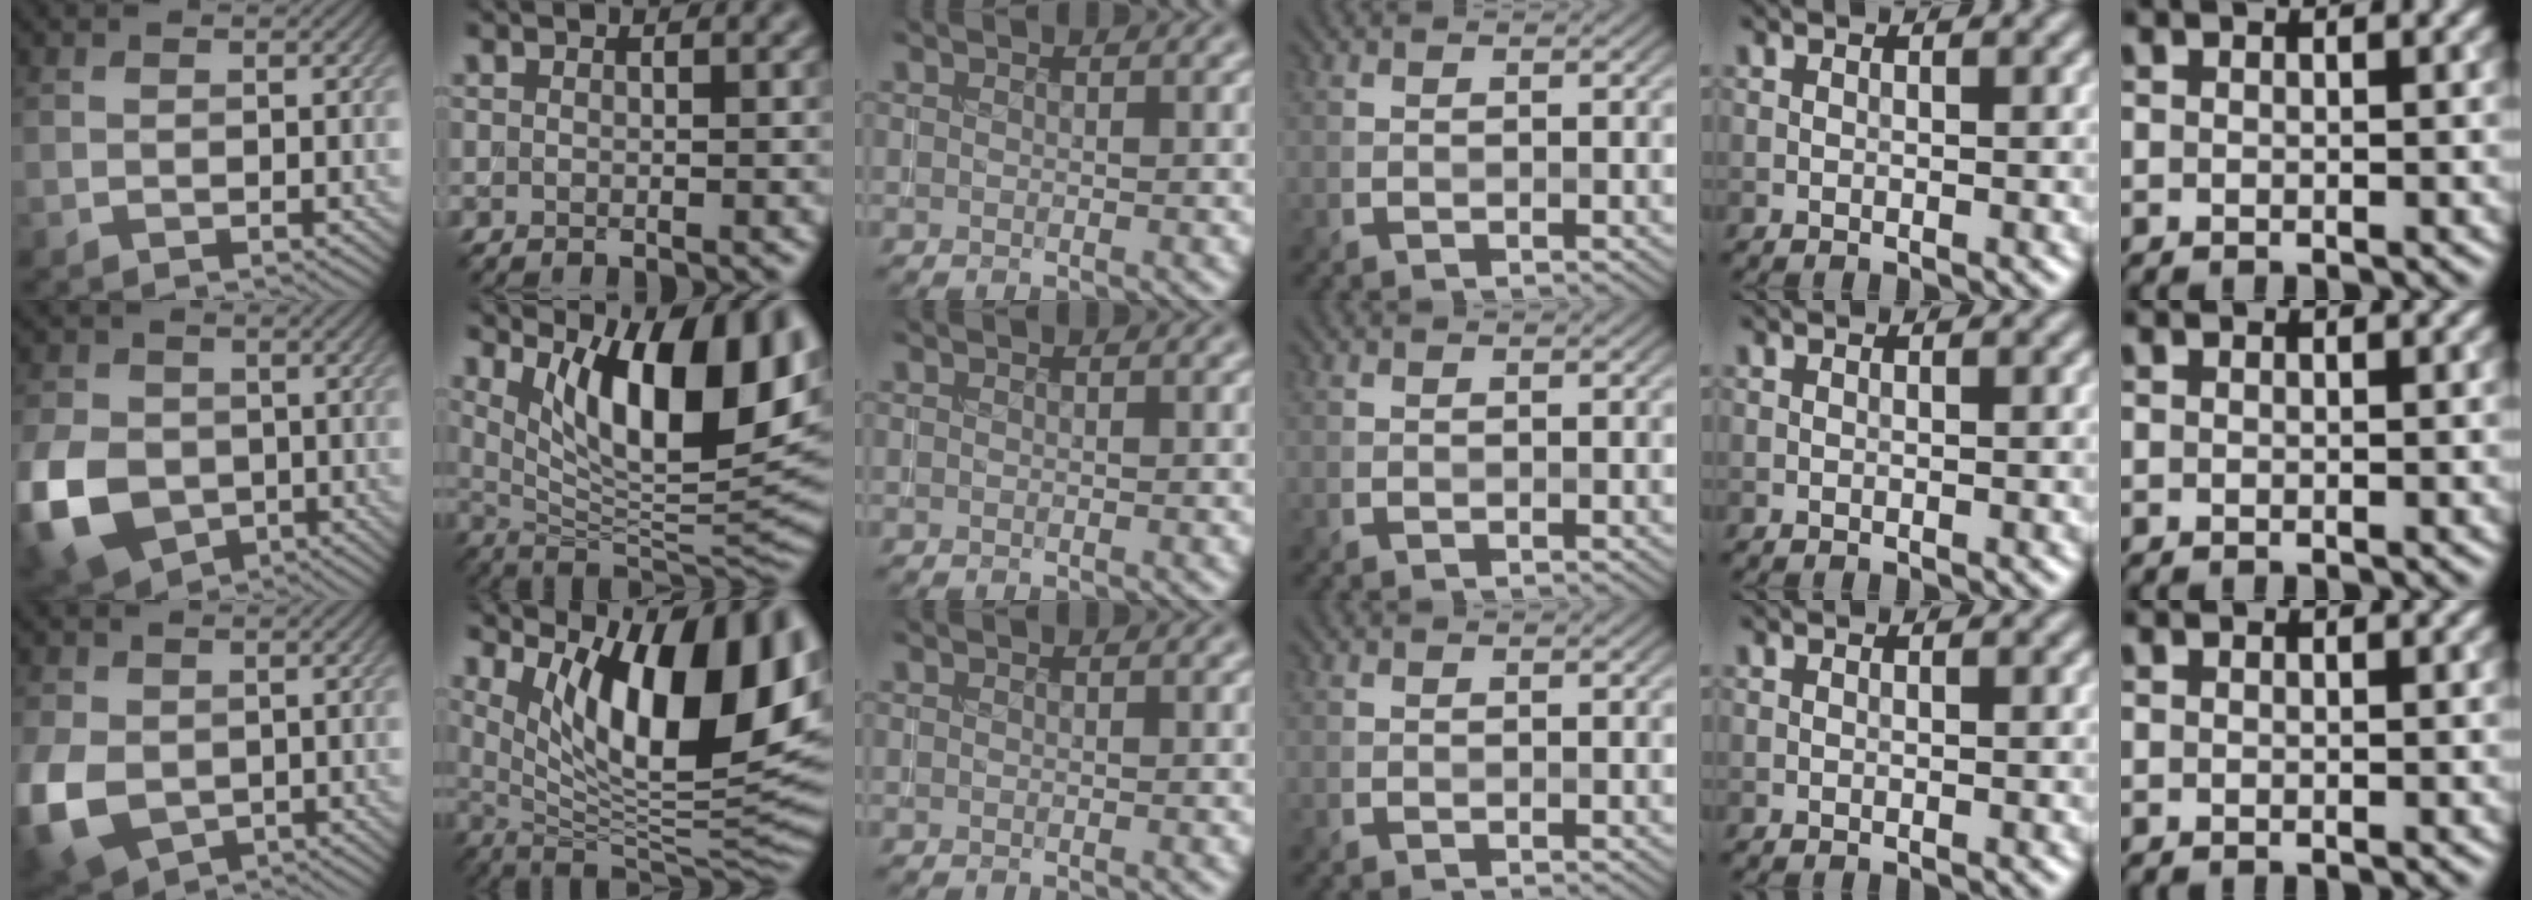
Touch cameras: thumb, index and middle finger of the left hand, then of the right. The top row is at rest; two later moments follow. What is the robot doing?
{"motion": "insert", "object": "coin"}